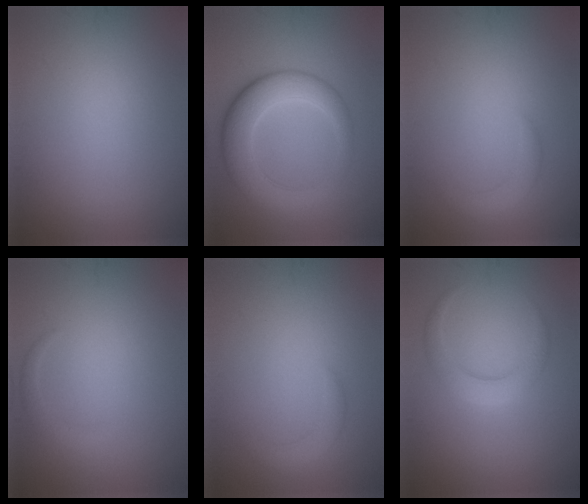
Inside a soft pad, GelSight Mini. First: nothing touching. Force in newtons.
{"total": 6.4, "press": 6.4, "slide": 0.2}
{"total": 1.6, "press": 1.6, "slide": 0.1}
{"total": 1.1, "press": 1.1, "slide": 0.1}
{"total": 1.6, "press": 1.6, "slide": 0.1}
{"total": 2.7, "press": 2.7, "slide": 0.2}